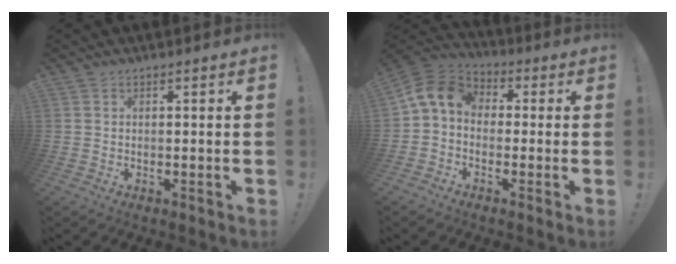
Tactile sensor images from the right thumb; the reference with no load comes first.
{"total": 9.8, "force": [0.2, 7.2, 6.6], "torque": [-0.135, 0.020, 0.009]}